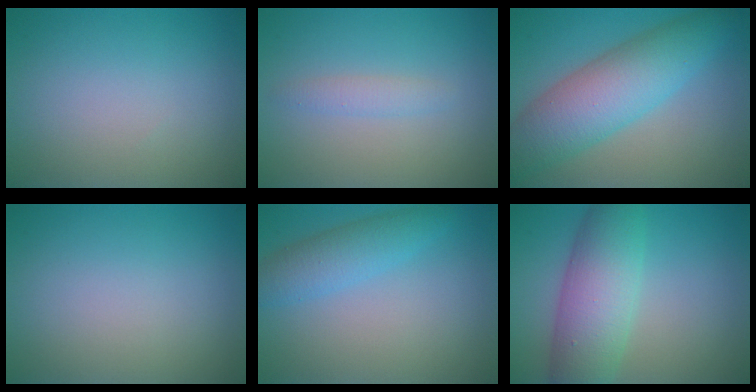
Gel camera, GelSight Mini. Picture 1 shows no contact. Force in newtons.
{"total": 1.3, "press": 1.3, "slide": 0.0}
{"total": 7.8, "press": 7.8, "slide": 0.1}
{"total": 0.0}
{"total": 3.4, "press": 3.4, "slide": 0.1}
{"total": 7.1, "press": 7.1, "slide": 0.1}